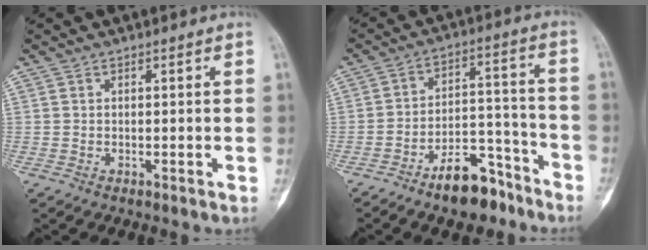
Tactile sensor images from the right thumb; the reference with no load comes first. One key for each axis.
{"total": 11.6, "fx": -8.2, "fy": 5.4, "fz": 6.2, "tx": -0.076, "ty": 0.079, "tz": -0.134}